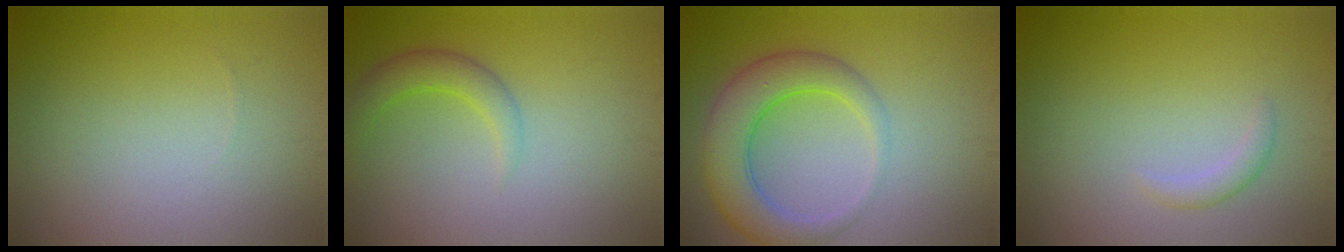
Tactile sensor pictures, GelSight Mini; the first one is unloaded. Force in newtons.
{"total": 2.4, "press": 2.4, "slide": 0.3}
{"total": 5.5, "press": 5.5, "slide": 0.1}
{"total": 1.1, "press": 1.1, "slide": 0.1}